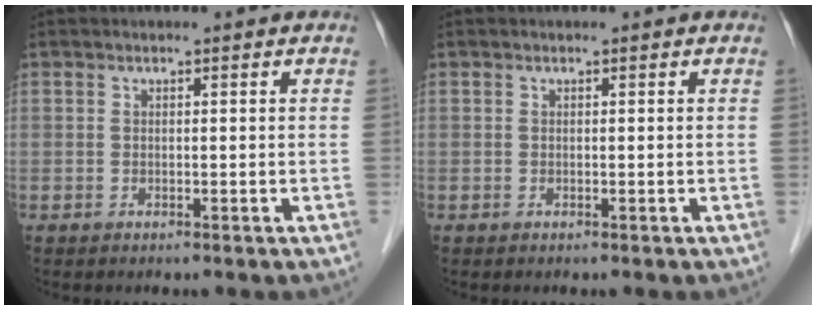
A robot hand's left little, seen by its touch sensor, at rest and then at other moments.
{"total": 0.0}